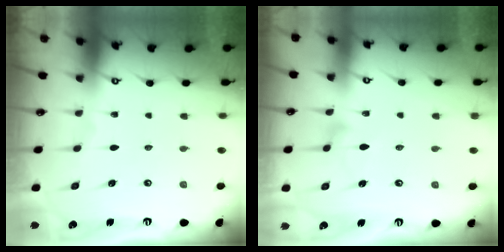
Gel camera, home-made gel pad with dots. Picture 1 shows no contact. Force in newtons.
{"total": 8.3, "press": 8.3, "slide": 0.5}